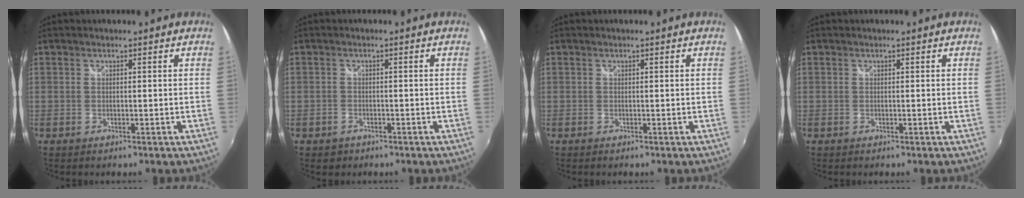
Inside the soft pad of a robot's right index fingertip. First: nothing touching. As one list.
[{"total": 2.3, "force": [-1.3, 1.8, 0.5], "torque": [-0.015, 0.000, -0.019]}, {"total": 0.0}, {"total": 0.0}]